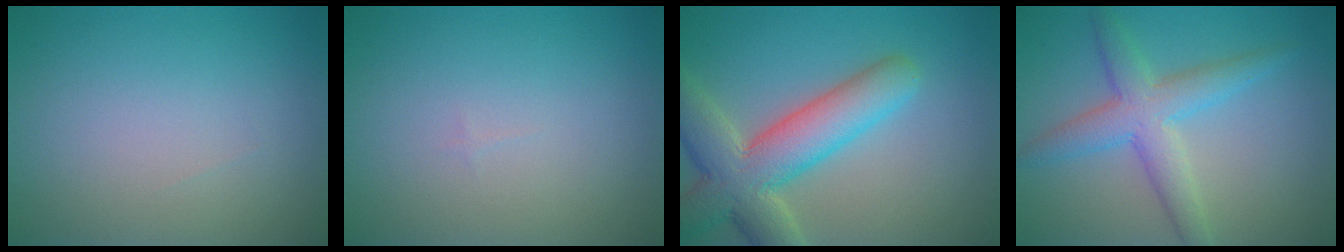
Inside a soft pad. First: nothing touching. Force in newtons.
{"total": 0.0}
{"total": 8.2, "press": 8.1, "slide": 0.7}
{"total": 4.6, "press": 4.6, "slide": 0.1}